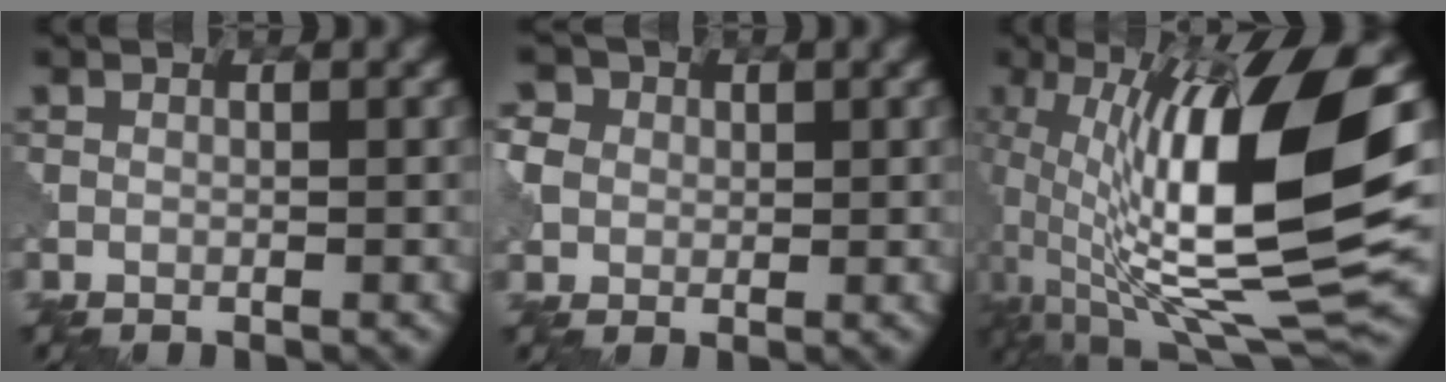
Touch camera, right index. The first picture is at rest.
{"total": 2.2, "force": [0.5, 2.1, 0.2], "torque": [-0.024, 0.005, 0.009]}
{"total": 15.1, "force": [1.9, 4.8, 14.2], "torque": [-0.269, 0.004, 0.037]}